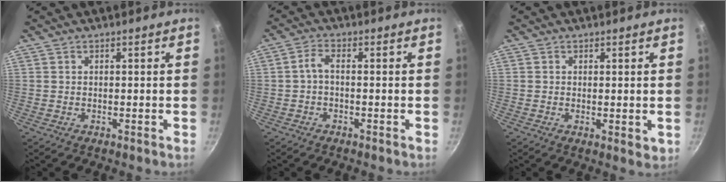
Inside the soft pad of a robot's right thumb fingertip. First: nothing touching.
{"total": 2.7, "force": [-0.6, 1.1, 2.4], "torque": [-0.059, 0.015, -0.018]}
{"total": 2.0, "force": [0.2, 0.9, 1.8], "torque": [-0.025, -0.006, 0.002]}